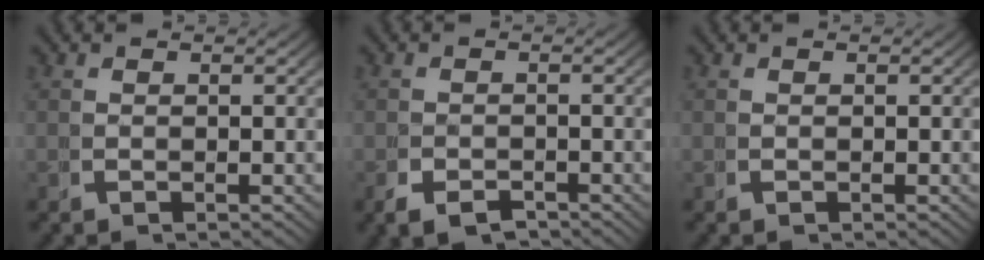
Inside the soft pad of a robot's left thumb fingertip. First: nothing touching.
{"total": 2.1, "force": [-1.5, 1.2, 0.8], "torque": [-0.018, -0.013, -0.022]}
{"total": 0.0}